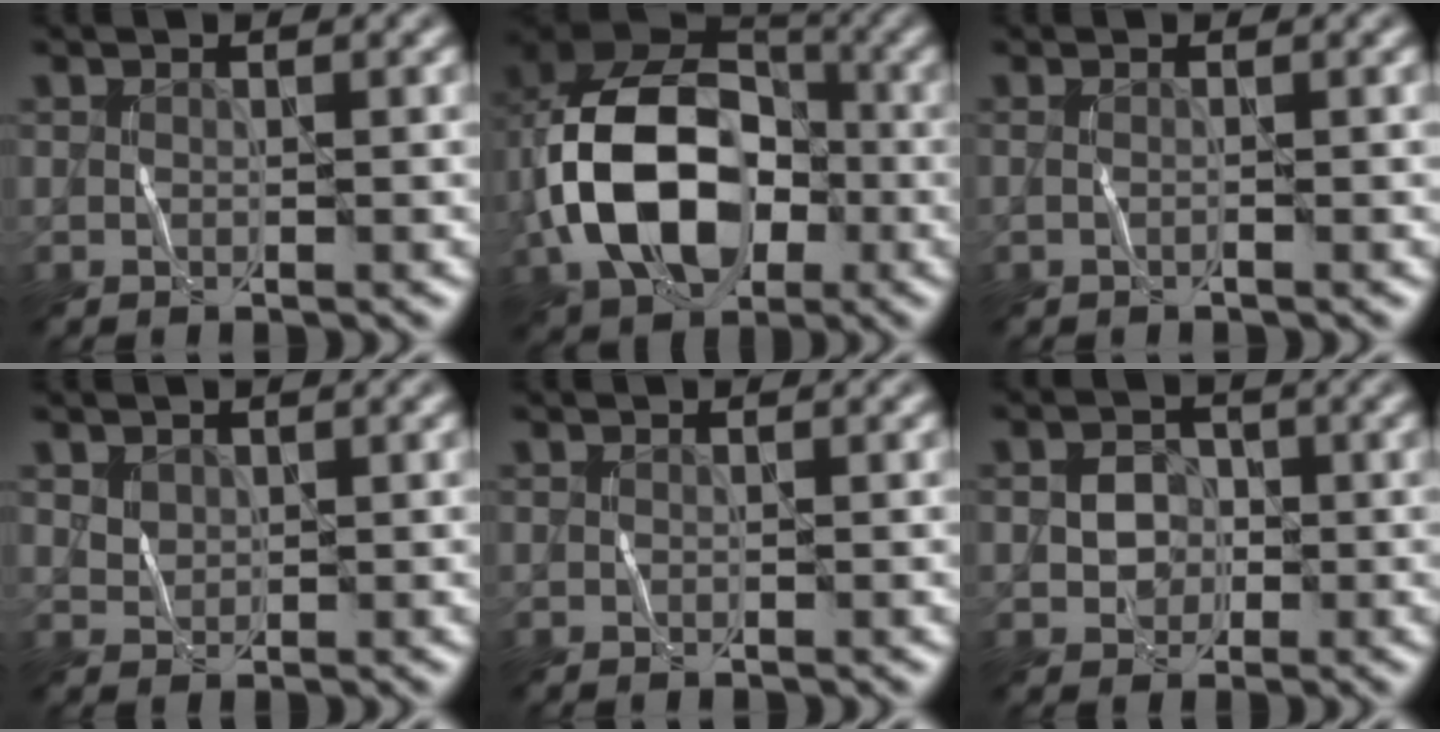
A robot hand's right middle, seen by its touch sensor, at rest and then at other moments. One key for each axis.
{"total": 13.3, "fx": -2.6, "fy": 9.1, "fz": 9.4, "tx": -0.193, "ty": 0.001, "tz": -0.057}
{"total": 0.6, "fx": -0.1, "fy": 0.2, "fz": 0.6, "tx": -0.008, "ty": -0.006, "tz": -0.010}
{"total": 1.1, "fx": 0.7, "fy": 0.9, "fz": 0.3, "tx": -0.008, "ty": -0.001, "tz": 0.019}
{"total": 0.0}
{"total": 2.5, "fx": -0.2, "fy": 2.2, "fz": 1.2, "tx": -0.019, "ty": 0.003, "tz": -0.006}